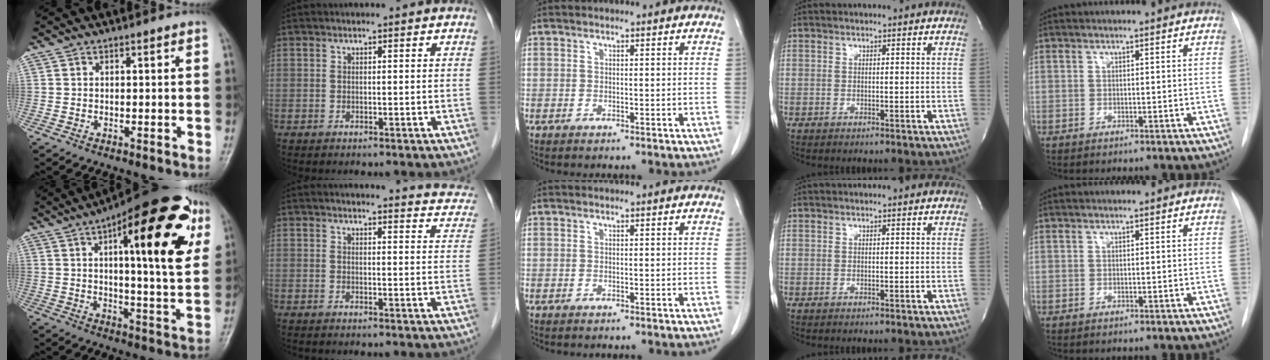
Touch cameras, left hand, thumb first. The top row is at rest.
{"thumb": {"total": 24.4, "force": [9.2, 7.3, 21.4], "torque": [-0.277, -0.007, 0.122]}, "index": {"total": 11.6, "force": [11.4, 1.2, 2.0], "torque": [0.004, -0.053, 0.095]}}